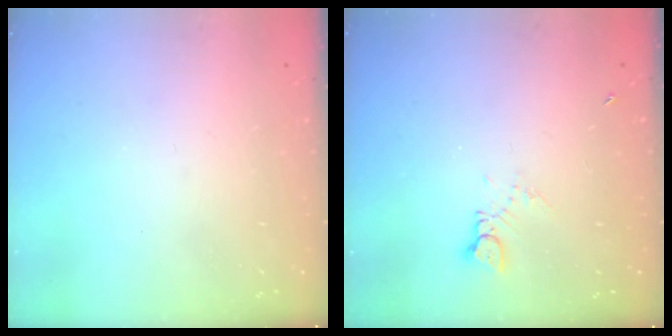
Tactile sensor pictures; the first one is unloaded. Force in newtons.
{"total": 2.0, "press": 2.0, "slide": 0.1}